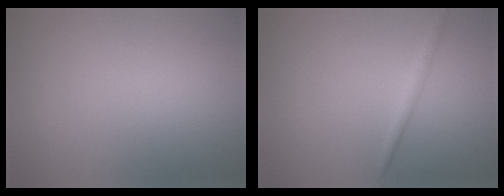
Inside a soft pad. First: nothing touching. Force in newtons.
{"total": 1.1, "press": 1.1, "slide": 0.0}